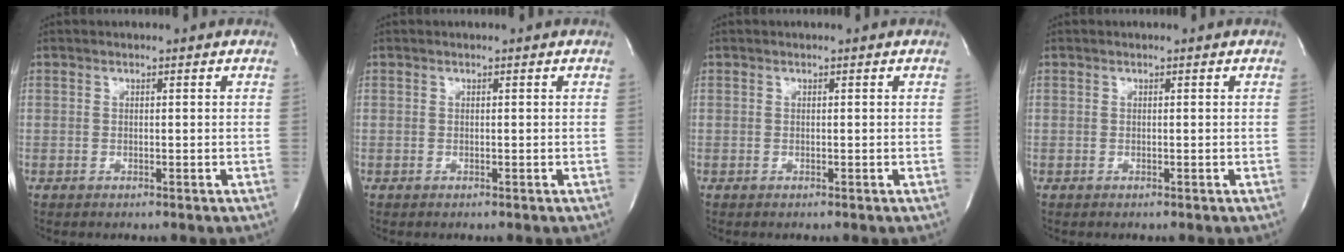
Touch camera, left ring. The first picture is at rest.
{"total": 0.0}
{"total": 0.0}
{"total": 0.0}